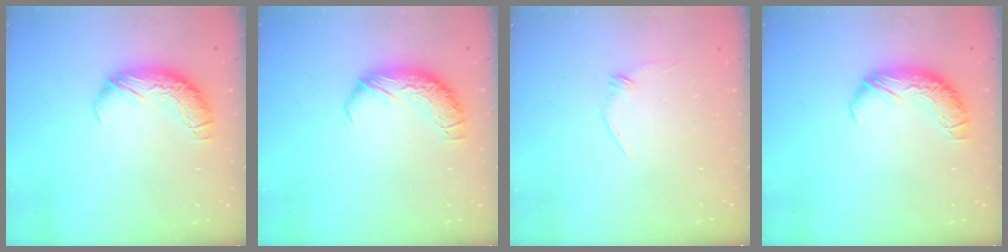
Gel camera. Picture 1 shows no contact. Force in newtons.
{"total": 0.0}
{"total": 7.7, "press": 7.6, "slide": 0.6}
{"total": 0.0}